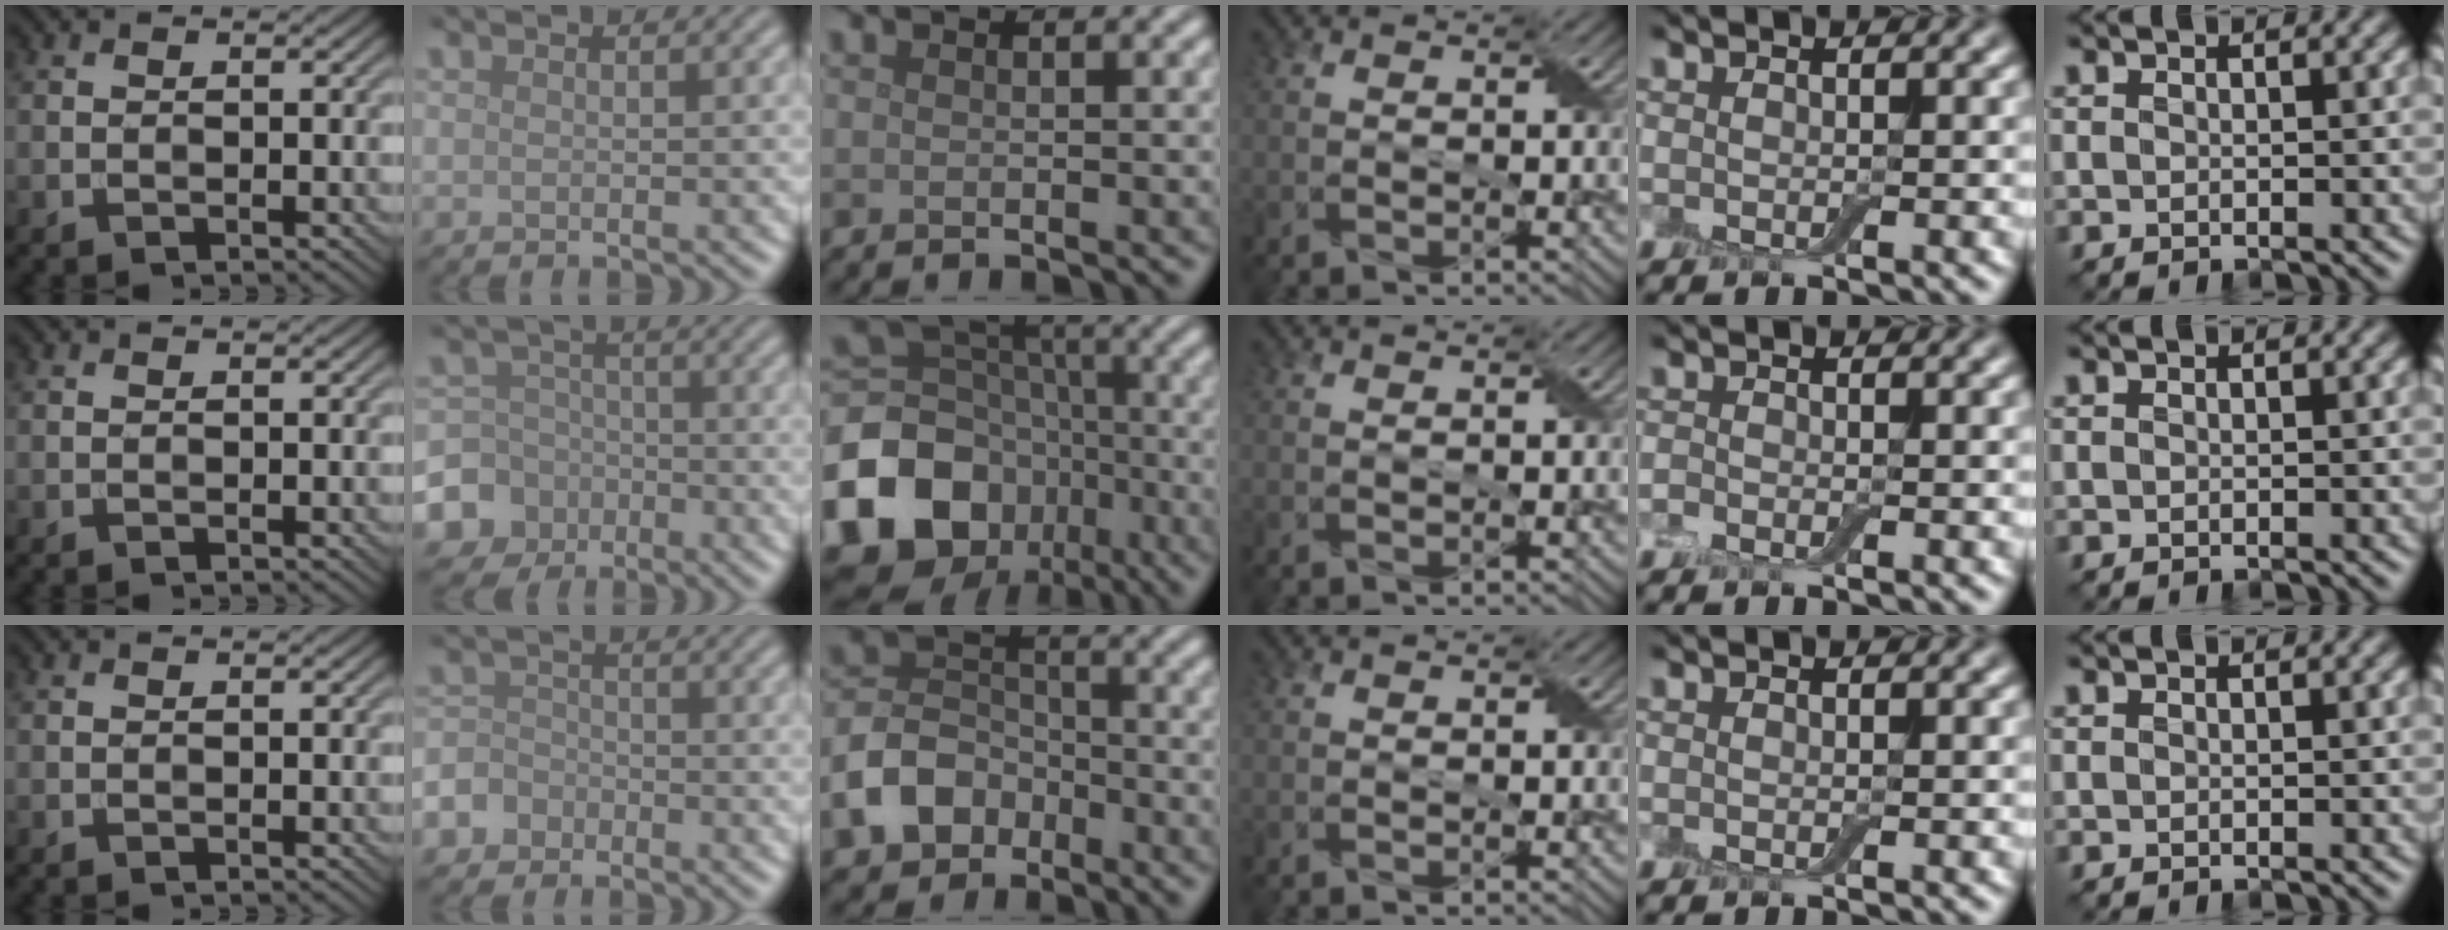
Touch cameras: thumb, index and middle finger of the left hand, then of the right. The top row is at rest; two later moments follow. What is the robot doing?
{"motion": "fold", "object": "aluminum foil"}